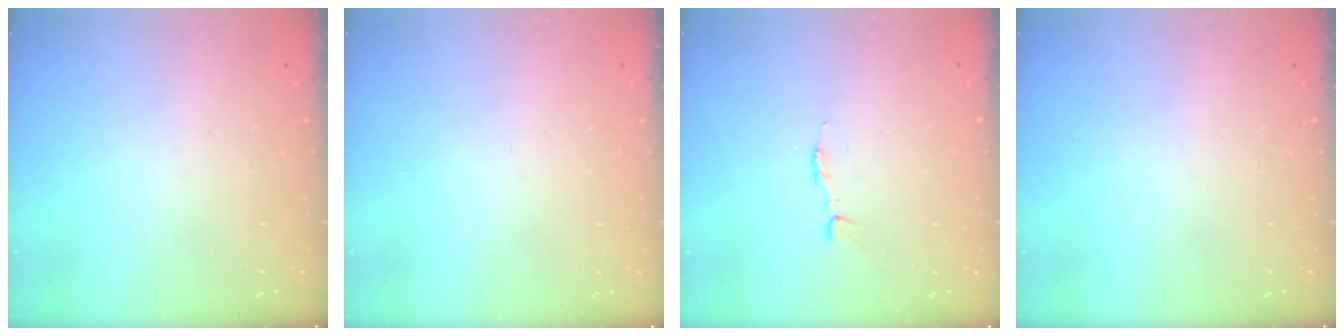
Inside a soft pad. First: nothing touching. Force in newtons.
{"total": 0.0}
{"total": 2.8, "press": 2.8, "slide": 0.4}
{"total": 0.0}